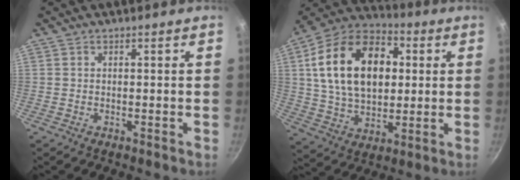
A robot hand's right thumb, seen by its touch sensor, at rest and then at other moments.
{"total": 23.1, "force": [4.4, 15.2, 16.8], "torque": [-0.266, 0.014, 0.068]}